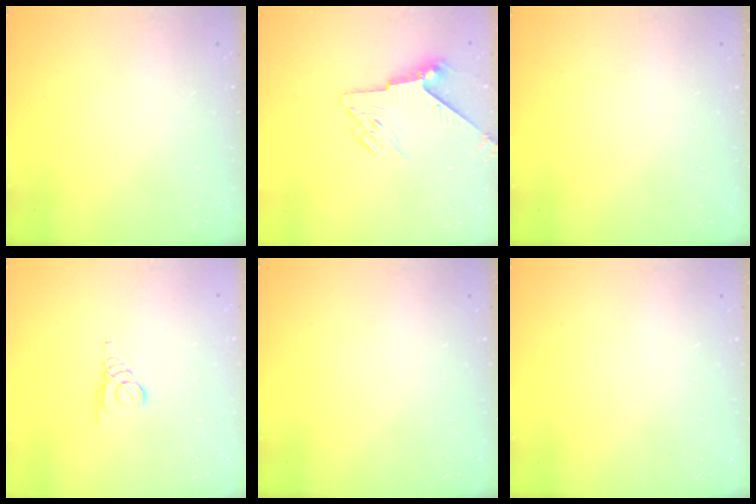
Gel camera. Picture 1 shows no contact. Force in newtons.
{"total": 7.0, "press": 6.9, "slide": 1.1}
{"total": 0.0}
{"total": 1.4, "press": 1.4, "slide": 0.2}
{"total": 0.0}
{"total": 0.0}